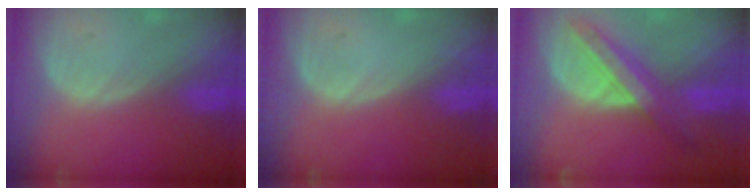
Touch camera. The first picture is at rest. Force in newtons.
{"total": 0.0}
{"total": 8.0, "press": 7.1, "slide": 3.6}